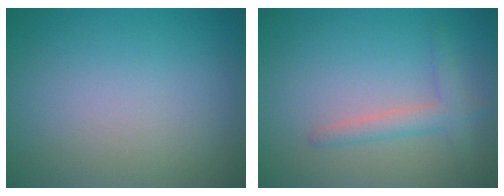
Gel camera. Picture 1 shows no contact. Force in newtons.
{"total": 2.3, "press": 2.3, "slide": 0.1}